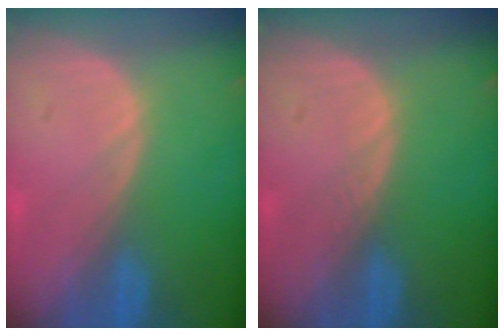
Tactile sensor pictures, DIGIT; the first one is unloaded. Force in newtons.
{"total": 0.6, "press": 0.6, "slide": 0.0}